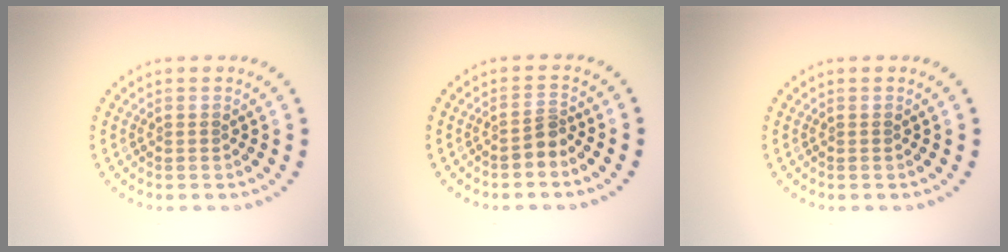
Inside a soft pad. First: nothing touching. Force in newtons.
{"total": 1.7, "press": 1.2, "slide": 1.2}
{"total": 0.0}